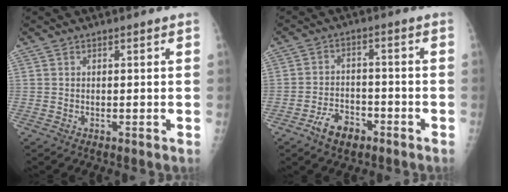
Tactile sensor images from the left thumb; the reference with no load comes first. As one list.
[{"total": 6.6, "force": [-4.1, 3.8, 3.4], "torque": [-0.047, 0.027, -0.070]}]